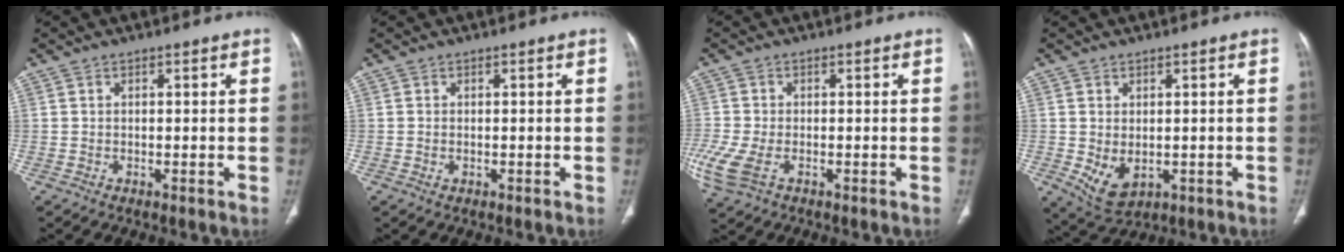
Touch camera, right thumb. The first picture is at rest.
{"total": 0.6, "force": [-0.1, 0.4, 0.5], "torque": [-0.016, 0.003, 0.002]}
{"total": 7.7, "force": [-2.7, 4.2, 5.8], "torque": [-0.160, -0.006, -0.049]}
{"total": 5.9, "force": [-0.8, 3.8, 4.4], "torque": [-0.072, -0.012, 0.005]}